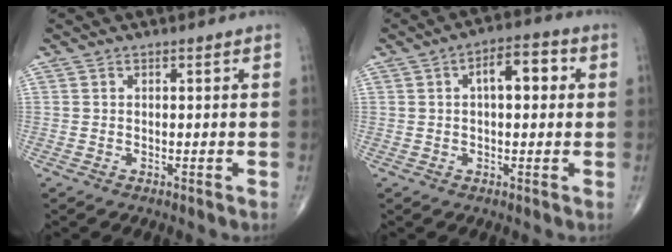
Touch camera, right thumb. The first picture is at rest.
{"total": 7.0, "force": [1.3, 3.3, 6.1], "torque": [-0.080, 0.018, 0.013]}